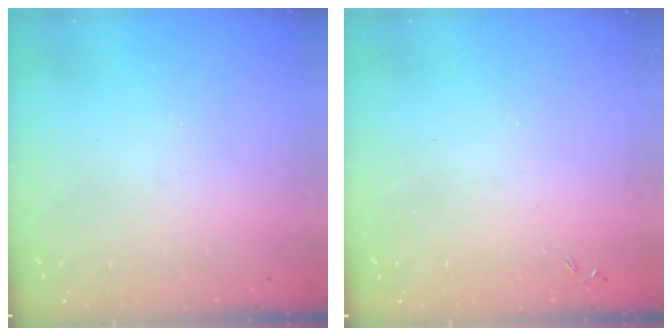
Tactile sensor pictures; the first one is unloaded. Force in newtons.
{"total": 0.0}